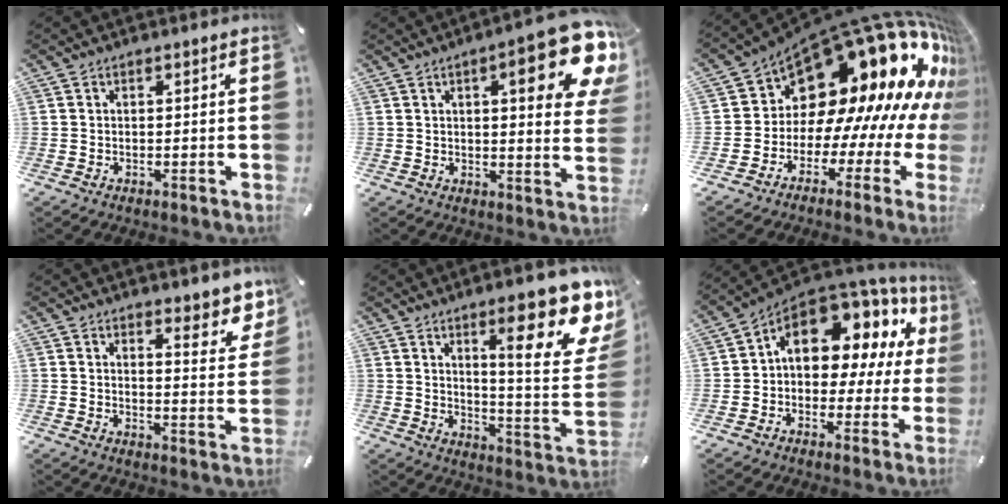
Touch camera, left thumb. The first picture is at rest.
{"total": 16.5, "force": [8.0, 4.7, 13.6], "torque": [-0.175, -0.047, 0.120]}
{"total": 25.1, "force": [12.7, 12.7, 17.5], "torque": [-0.271, -0.148, 0.244]}
{"total": 7.0, "force": [5.8, 2.7, 2.7], "torque": [-0.019, -0.055, 0.099]}
{"total": 20.9, "force": [12.0, 5.5, 16.2], "torque": [-0.216, -0.087, 0.182]}
{"total": 13.2, "force": [6.1, 8.2, 8.3], "torque": [-0.118, -0.053, 0.100]}